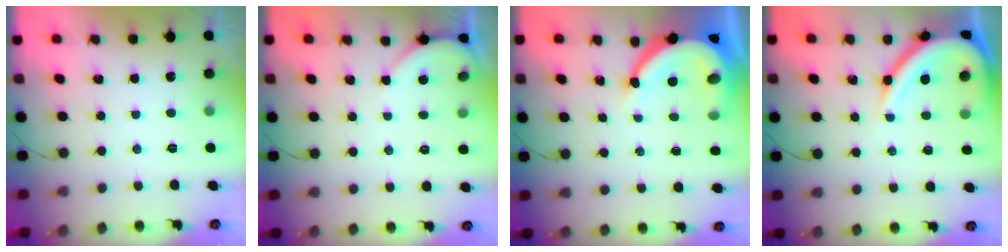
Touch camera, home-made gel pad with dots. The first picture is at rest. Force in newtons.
{"total": 2.1, "press": 2.1, "slide": 0.3}
{"total": 12.3, "press": 12.2, "slide": 1.4}
{"total": 12.3, "press": 12.3, "slide": 1.3}